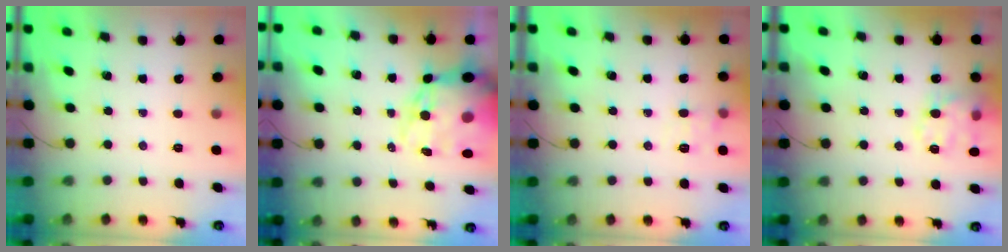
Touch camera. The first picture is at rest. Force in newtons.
{"total": 20.1, "press": 19.5, "slide": 4.9}
{"total": 7.7, "press": 7.5, "slide": 1.6}
{"total": 14.0, "press": 13.9, "slide": 1.6}